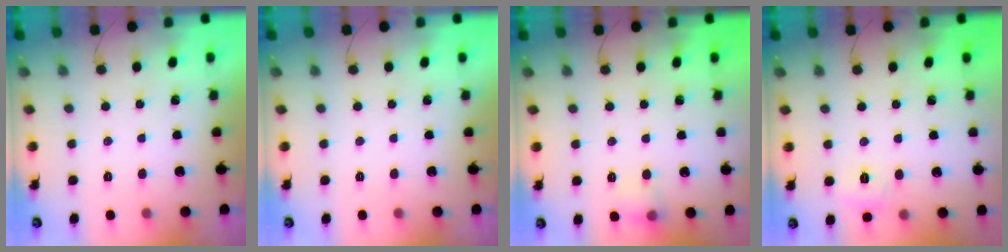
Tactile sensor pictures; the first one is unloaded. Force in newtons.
{"total": 0.0}
{"total": 7.1, "press": 7.0, "slide": 1.2}
{"total": 3.9, "press": 3.7, "slide": 1.1}